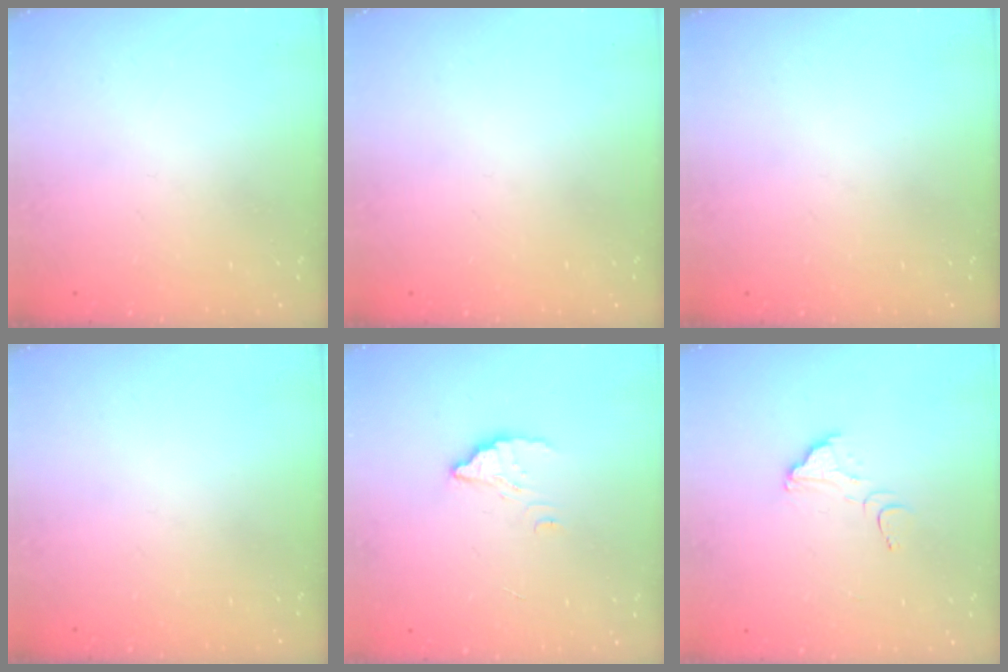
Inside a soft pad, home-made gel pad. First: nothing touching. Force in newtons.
{"total": 0.0}
{"total": 0.0}
{"total": 0.0}
{"total": 3.0, "press": 3.0, "slide": 0.1}
{"total": 2.6, "press": 2.6, "slide": 0.2}